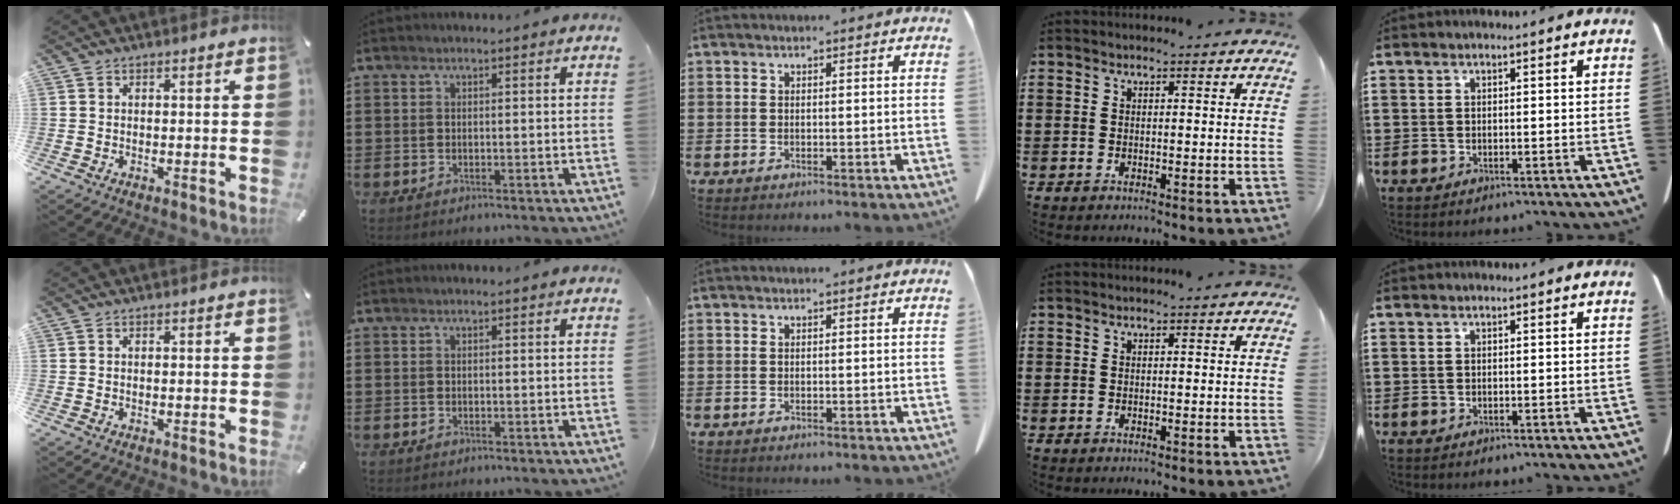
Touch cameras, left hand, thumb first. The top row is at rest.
{}